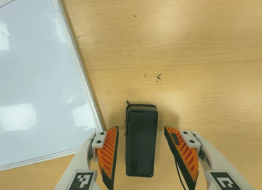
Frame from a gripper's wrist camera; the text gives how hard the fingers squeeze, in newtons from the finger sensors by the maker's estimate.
{"total": 0.0}